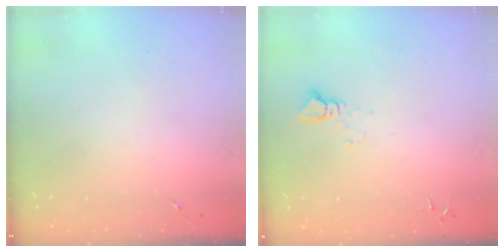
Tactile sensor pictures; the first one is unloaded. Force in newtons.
{"total": 2.2, "press": 2.2, "slide": 0.1}